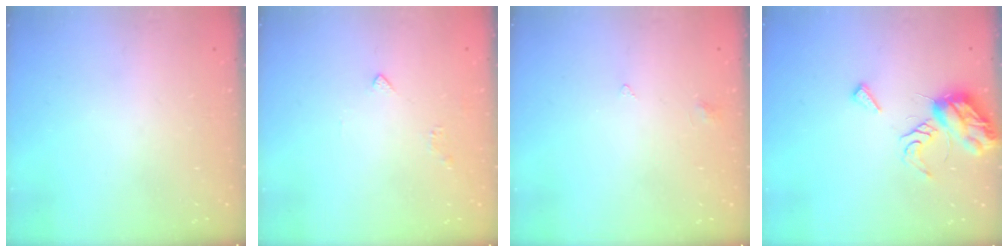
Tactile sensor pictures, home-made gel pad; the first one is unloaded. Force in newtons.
{"total": 2.4, "press": 2.3, "slide": 0.6}
{"total": 2.5, "press": 2.4, "slide": 0.5}
{"total": 9.5, "press": 9.5, "slide": 0.6}